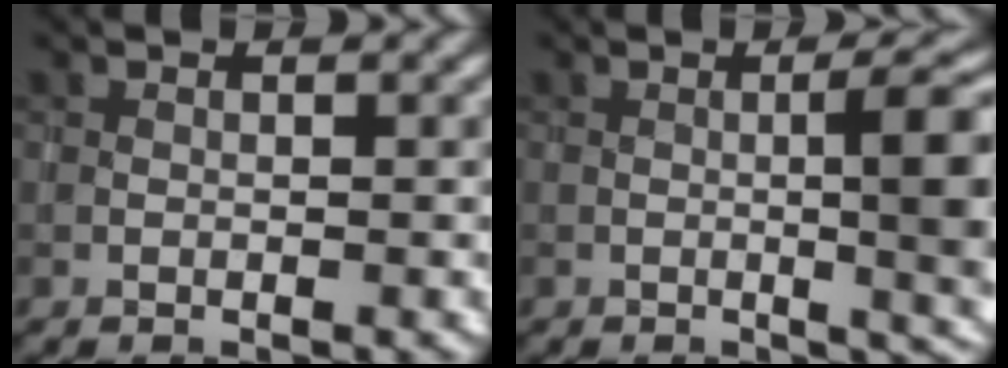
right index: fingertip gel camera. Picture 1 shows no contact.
{"total": 7.7, "force": [-0.5, 2.3, 7.3], "torque": [-0.084, -0.002, -0.003]}